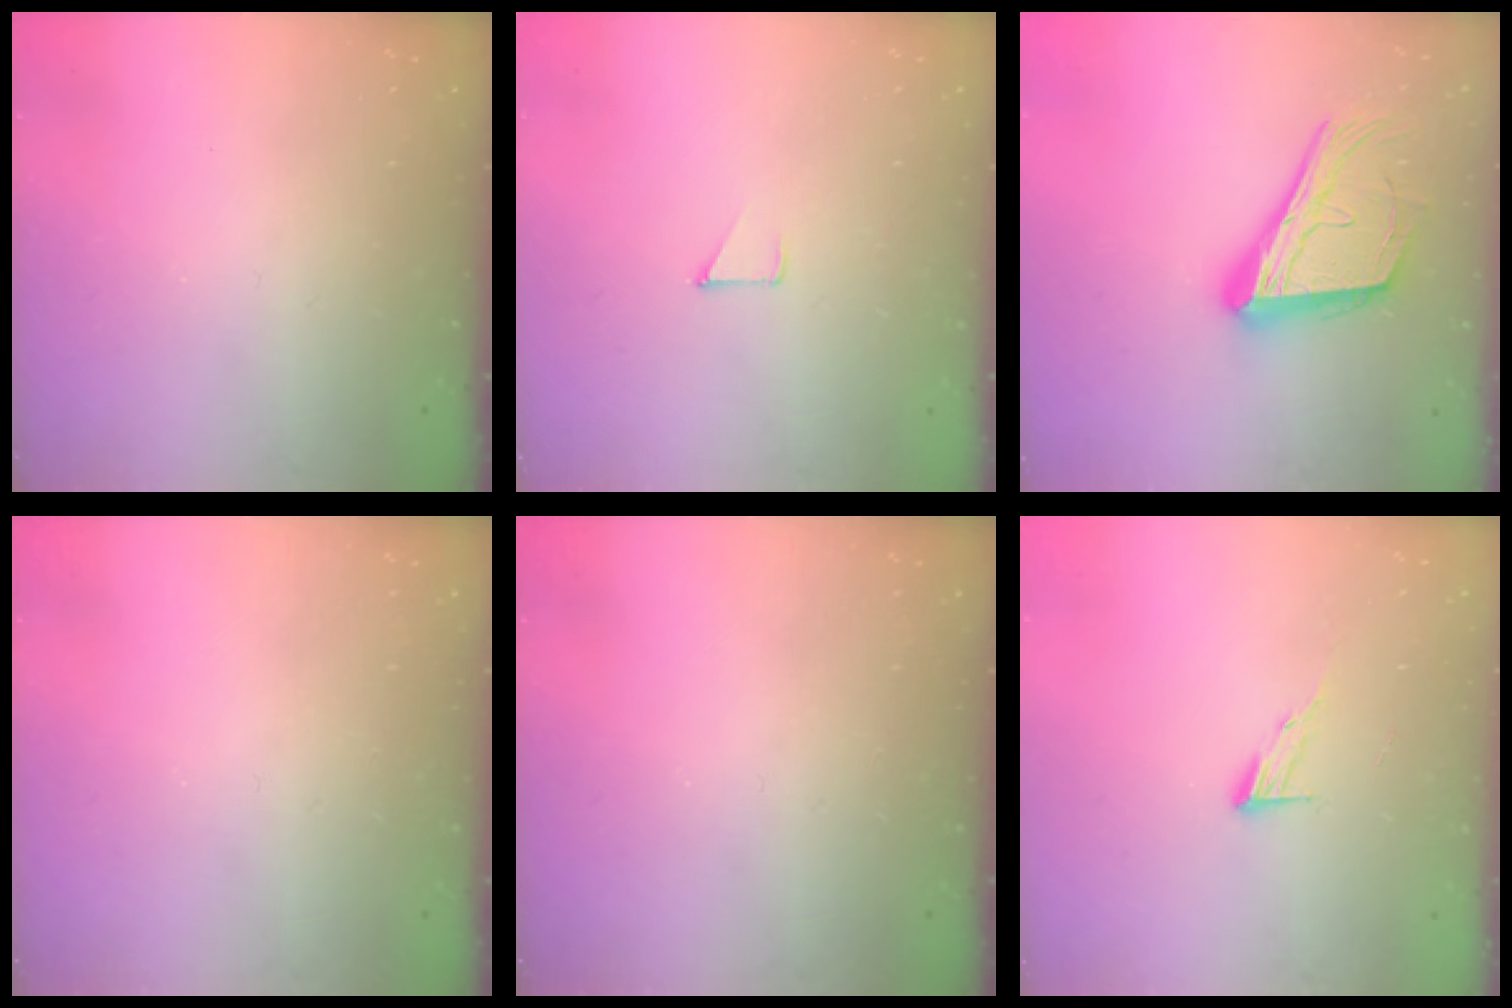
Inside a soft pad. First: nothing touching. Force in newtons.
{"total": 2.9, "press": 2.8, "slide": 0.3}
{"total": 21.0, "press": 20.9, "slide": 2.7}
{"total": 0.0}
{"total": 0.0}
{"total": 5.9, "press": 5.9, "slide": 0.6}